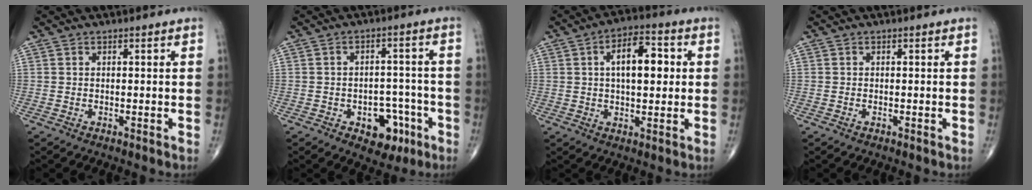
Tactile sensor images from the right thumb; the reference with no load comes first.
{"total": 8.4, "force": [-3.8, 5.6, 5.0], "torque": [-0.030, 0.032, -0.045]}
{"total": 10.4, "force": [1.9, 5.0, 8.9], "torque": [-0.119, 0.012, 0.024]}
{"total": 0.0}